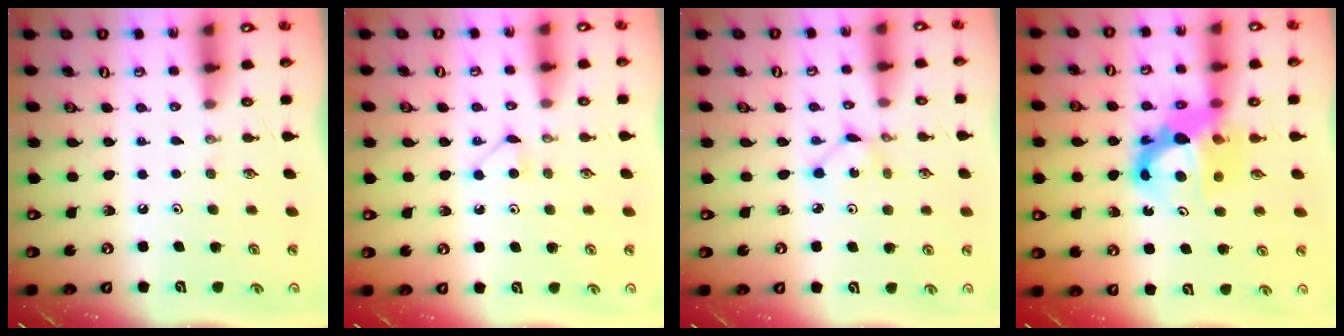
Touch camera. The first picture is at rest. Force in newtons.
{"total": 4.3, "press": 4.3, "slide": 0.5}
{"total": 2.5, "press": 2.5, "slide": 0.2}
{"total": 12.4, "press": 12.3, "slide": 1.1}